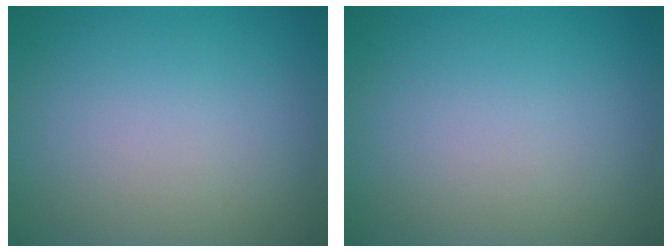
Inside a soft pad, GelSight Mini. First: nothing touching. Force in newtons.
{"total": 0.0}